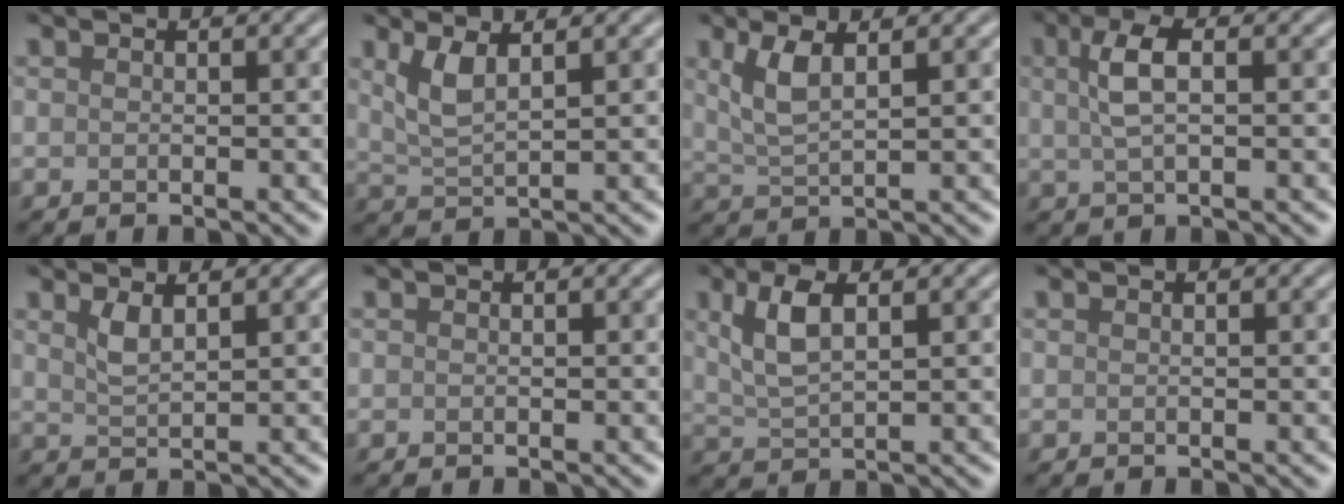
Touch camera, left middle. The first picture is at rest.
{"total": 2.8, "force": [1.4, 0.8, 2.2], "torque": [-0.052, -0.007, 0.034]}
{"total": 3.1, "force": [1.4, 0.9, 2.6], "torque": [-0.058, -0.004, 0.032]}
{"total": 3.4, "force": [0.9, 1.2, 3.0], "torque": [-0.062, 0.008, 0.016]}
{"total": 1.8, "force": [1.1, 0.5, 1.3], "torque": [-0.030, -0.002, 0.025]}
{"total": 0.0}
{"total": 3.8, "force": [1.5, 1.6, 3.2], "torque": [-0.071, 0.004, 0.032]}
{"total": 0.0}